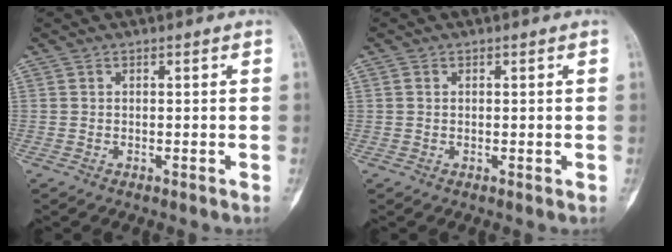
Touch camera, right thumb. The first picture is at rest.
{"total": 0.7, "force": [0.2, 0.6, 0.4], "torque": [-0.005, 0.002, 0.002]}